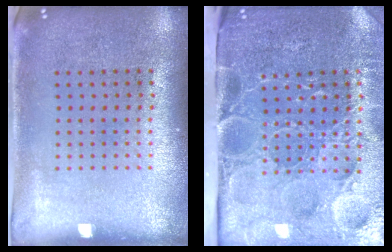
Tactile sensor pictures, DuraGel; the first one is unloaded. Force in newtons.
{"total": 5.1, "press": 4.3, "slide": 2.8}